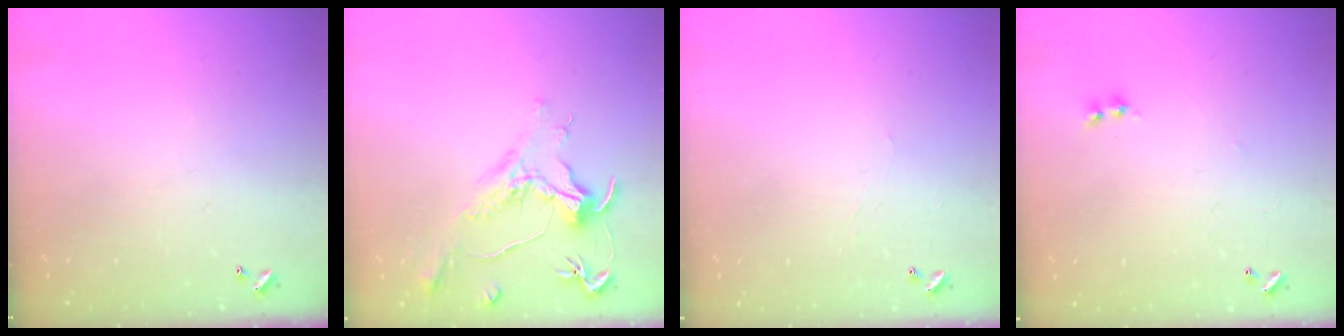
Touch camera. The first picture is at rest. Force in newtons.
{"total": 1.5, "press": 1.2, "slide": 0.9}
{"total": 0.9, "press": 0.7, "slide": 0.4}
{"total": 1.8, "press": 1.8, "slide": 0.3}